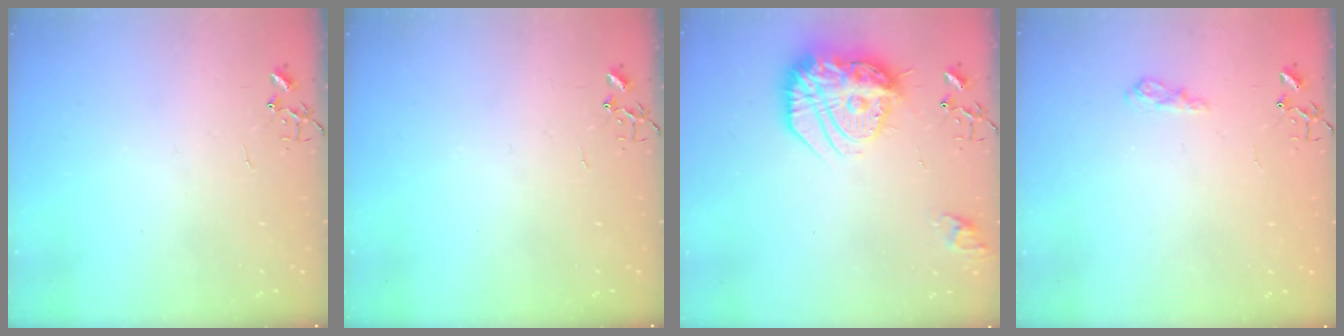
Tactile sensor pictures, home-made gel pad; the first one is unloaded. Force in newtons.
{"total": 0.0}
{"total": 20.9, "press": 20.8, "slide": 1.7}
{"total": 9.8, "press": 9.7, "slide": 1.0}